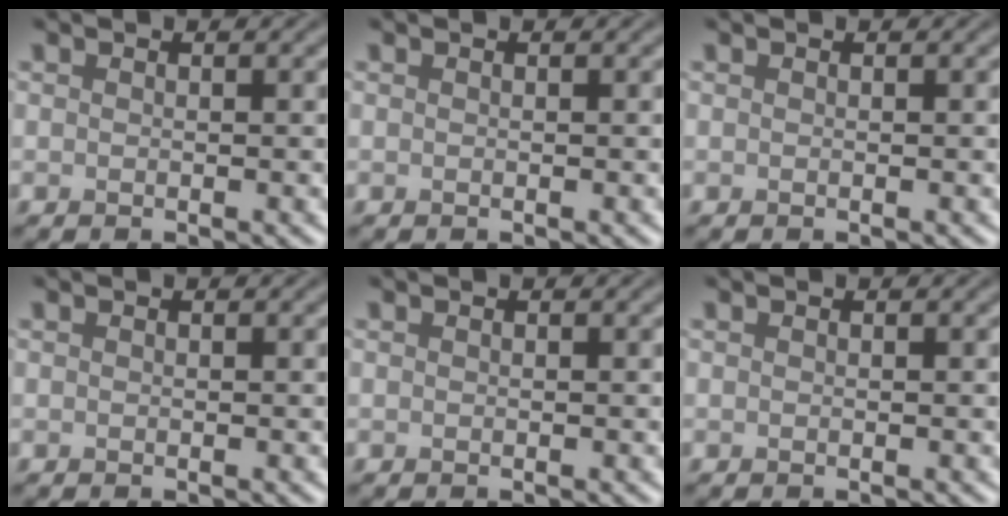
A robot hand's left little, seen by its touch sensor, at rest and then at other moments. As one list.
[{"total": 0.0}, {"total": 0.0}, {"total": 0.0}, {"total": 0.0}, {"total": 0.0}]